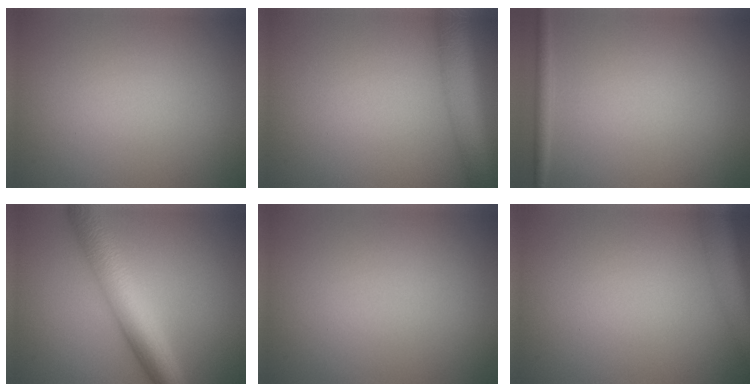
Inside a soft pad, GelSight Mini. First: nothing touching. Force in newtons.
{"total": 5.7, "press": 5.7, "slide": 0.3}
{"total": 1.3, "press": 1.3, "slide": 0.1}
{"total": 6.9, "press": 6.9, "slide": 0.1}
{"total": 0.0}
{"total": 4.9, "press": 4.9, "slide": 0.3}